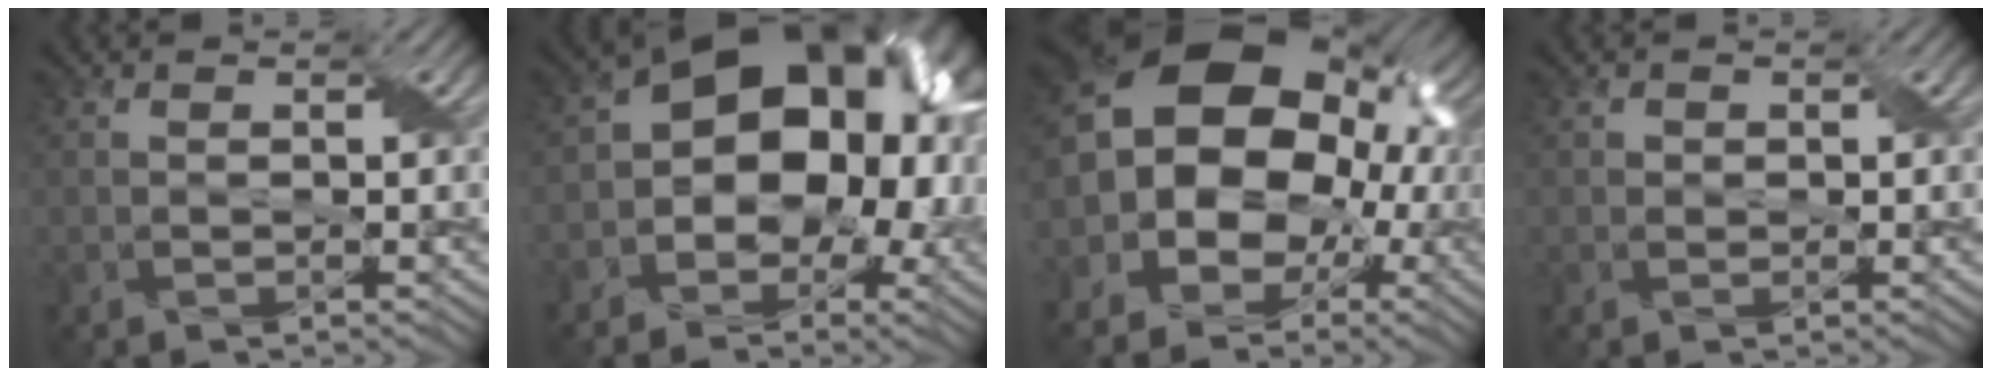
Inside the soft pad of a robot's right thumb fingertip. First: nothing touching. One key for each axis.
{"total": 16.9, "fx": 0.1, "fy": 12.1, "fz": 11.7, "tx": -0.123, "ty": 0.006, "tz": -0.016}
{"total": 20.6, "fx": 1.2, "fy": 17.3, "fz": 11.1, "tx": -0.196, "ty": 0.006, "tz": -0.019}
{"total": 0.7, "fx": 0.1, "fy": 0.7, "fz": 0.0, "tx": -0.001, "ty": -0.001, "tz": 0.000}